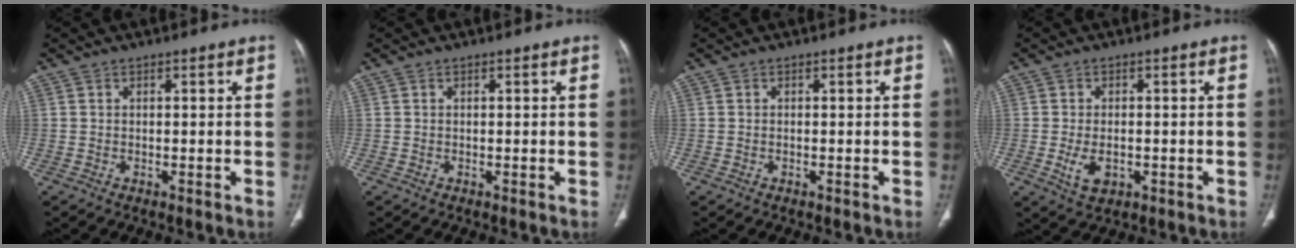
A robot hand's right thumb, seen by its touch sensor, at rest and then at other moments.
{"total": 0.0}
{"total": 0.0}
{"total": 4.9, "force": [-1.2, 3.0, 3.8], "torque": [-0.068, -0.001, -0.012]}